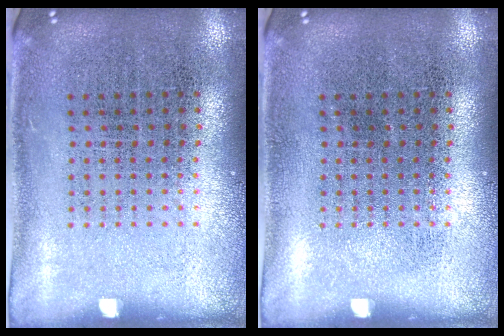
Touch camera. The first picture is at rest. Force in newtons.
{"total": 0.0}